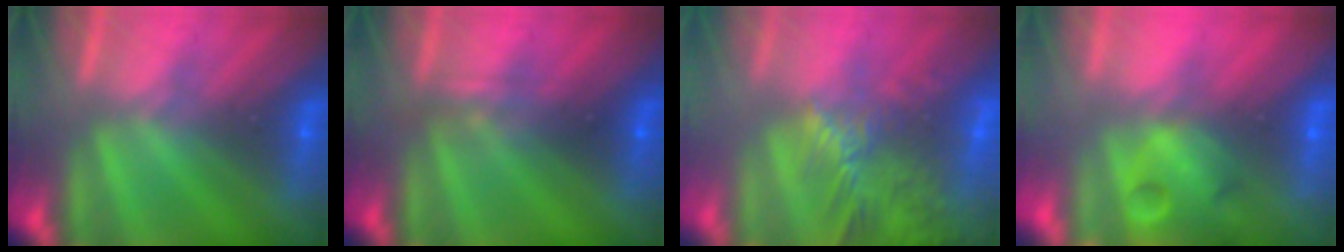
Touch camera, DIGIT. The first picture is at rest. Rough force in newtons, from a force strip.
{"total": 2.3}
{"total": 6.9}
{"total": 7.4}